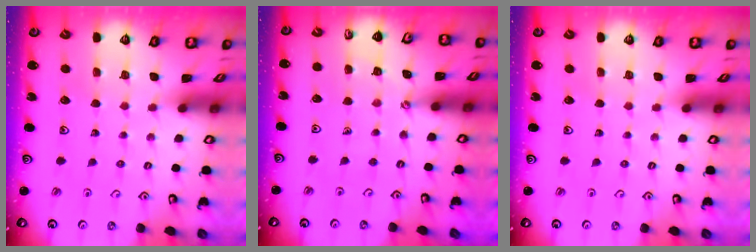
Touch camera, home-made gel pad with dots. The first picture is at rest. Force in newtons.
{"total": 3.1, "press": 3.1, "slide": 0.5}
{"total": 0.0}